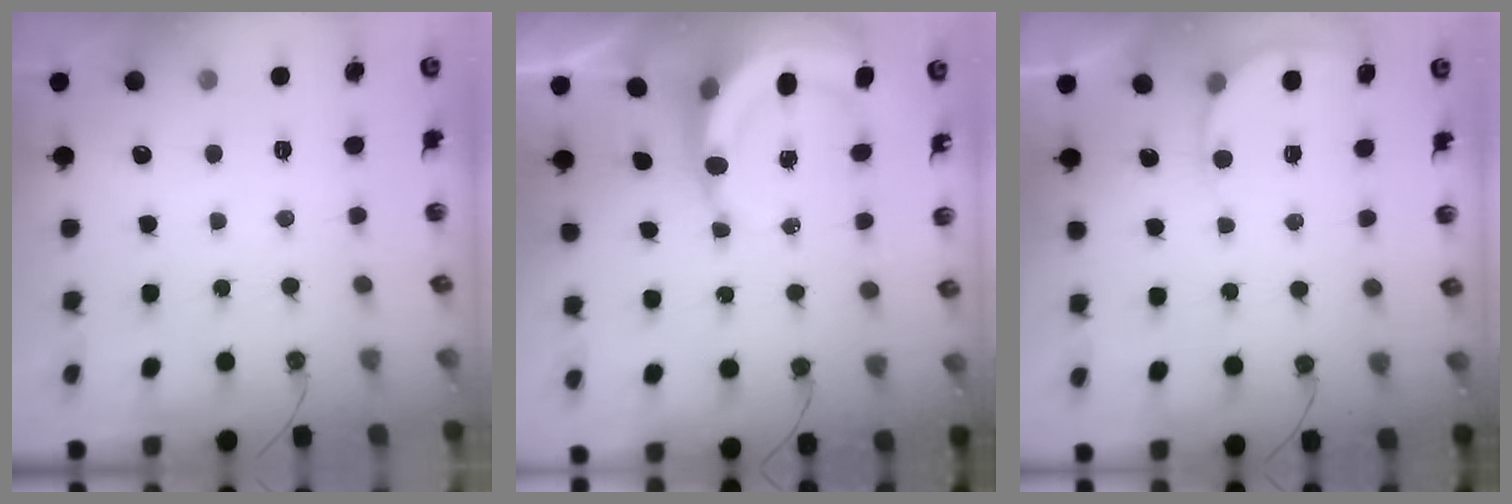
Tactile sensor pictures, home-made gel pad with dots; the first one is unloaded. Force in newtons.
{"total": 6.7, "press": 6.7, "slide": 1.0}
{"total": 3.1, "press": 3.1, "slide": 0.3}